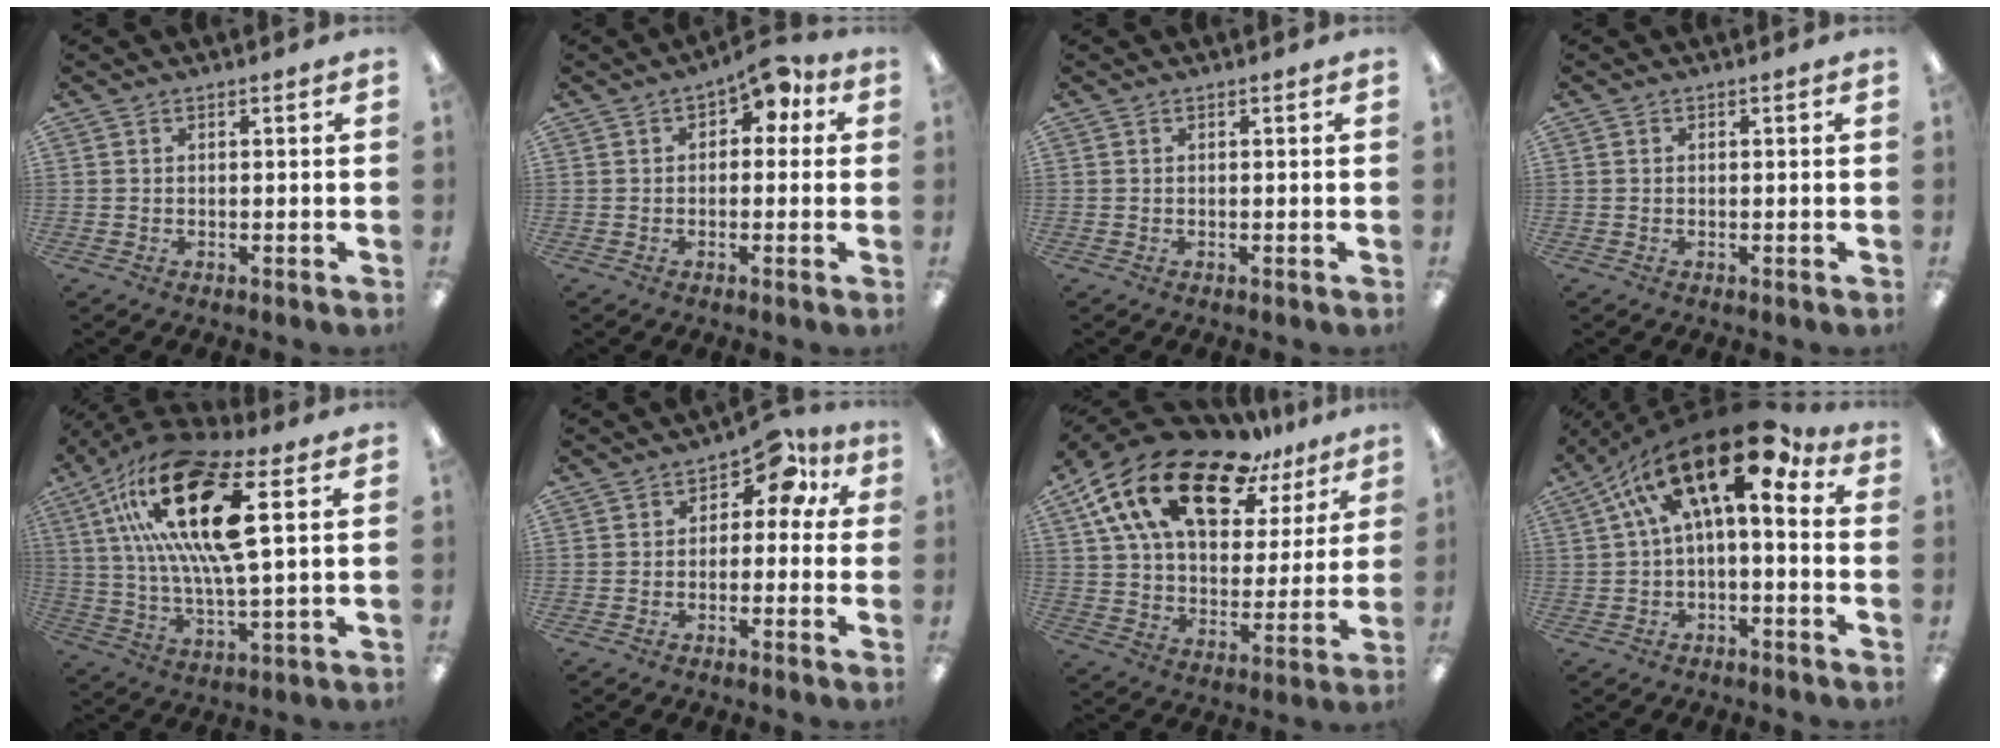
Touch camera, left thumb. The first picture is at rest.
{"total": 4.4, "force": [1.1, 2.7, 3.4], "torque": [-0.050, 0.002, 0.015]}
{"total": 0.0}
{"total": 0.0}
{"total": 22.1, "force": [9.2, 7.1, 18.9], "torque": [-0.378, -0.033, 0.140]}
{"total": 7.5, "force": [3.0, 4.4, 5.2], "torque": [-0.068, -0.015, 0.047]}
{"total": 22.8, "force": [15.1, 10.8, 13.3], "torque": [-0.249, -0.086, 0.266]}
{"total": 19.1, "force": [7.7, 7.3, 15.8], "torque": [-0.274, -0.042, 0.130]}